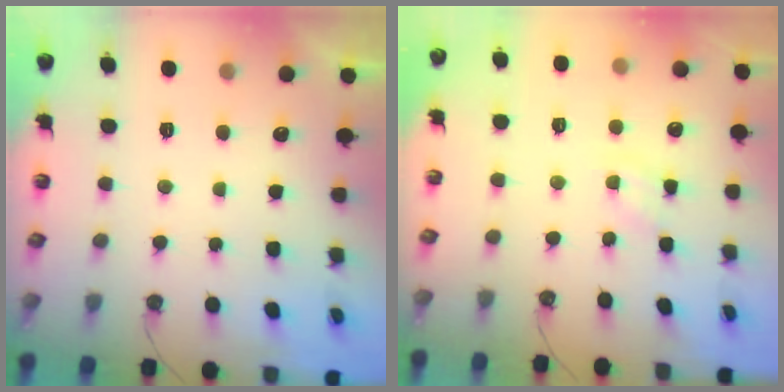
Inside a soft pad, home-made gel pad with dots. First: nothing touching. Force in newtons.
{"total": 2.6, "press": 2.6, "slide": 0.4}